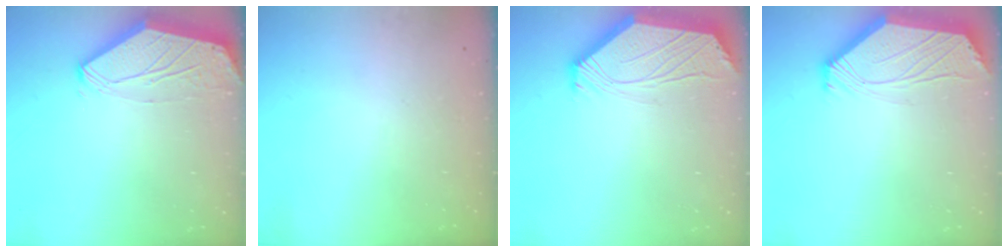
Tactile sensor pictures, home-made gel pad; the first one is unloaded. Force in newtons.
{"total": 0.0}
{"total": 2.5, "press": 2.4, "slide": 0.6}
{"total": 2.6, "press": 2.6, "slide": 0.6}